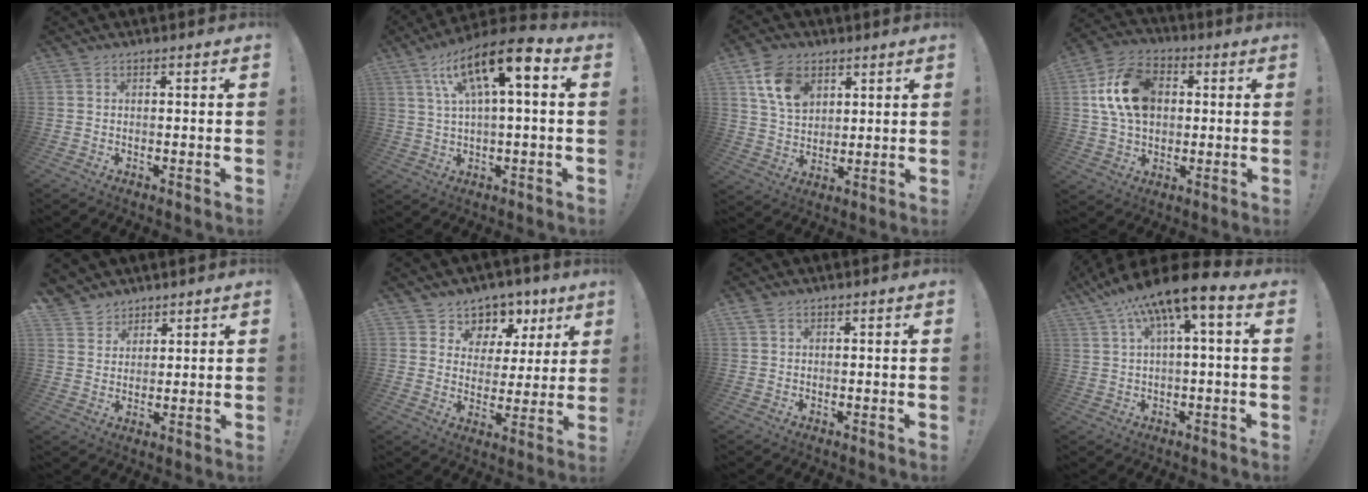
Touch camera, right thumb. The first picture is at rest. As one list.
[{"total": 14.2, "force": [5.1, 3.6, 12.7], "torque": [-0.212, -0.018, 0.079]}, {"total": 12.1, "force": [6.1, 8.2, 6.5], "torque": [-0.104, -0.017, 0.120]}, {"total": 17.0, "force": [3.3, 12.3, 11.2], "torque": [-0.182, -0.001, 0.064]}, {"total": 5.6, "force": [4.2, 3.7, 0.4], "torque": [-0.004, -0.036, 0.084]}, {"total": 7.5, "force": [4.6, 5.7, 1.4], "torque": [-0.009, -0.046, 0.086]}, {"total": 1.2, "force": [0.8, 0.6, 0.7], "torque": [-0.016, 0.002, 0.015]}, {"total": 10.9, "force": [3.7, 2.4, 9.9], "torque": [-0.158, -0.019, 0.060]}]